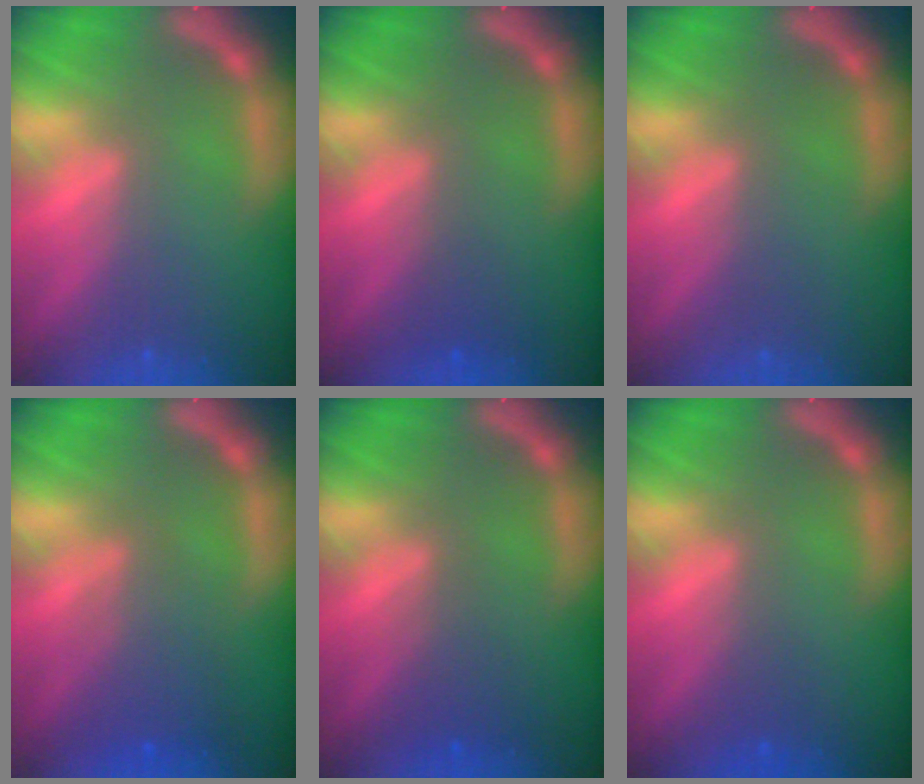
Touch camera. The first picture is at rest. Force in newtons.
{"total": 1.0}
{"total": 0.0}
{"total": 3.4}
{"total": 2.0}
{"total": 0.9}